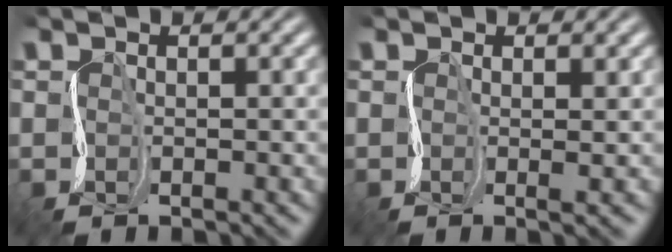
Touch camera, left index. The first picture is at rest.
{"total": 1.3, "force": [0.3, 0.3, 1.2], "torque": [-0.020, 0.002, 0.008]}